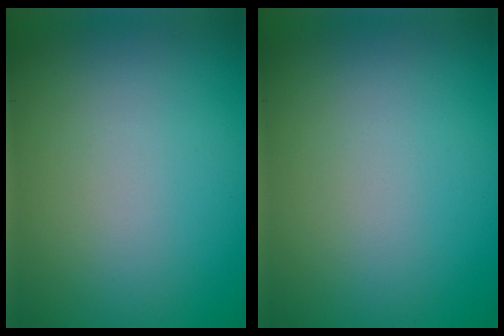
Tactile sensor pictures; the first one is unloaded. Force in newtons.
{"total": 0.0}